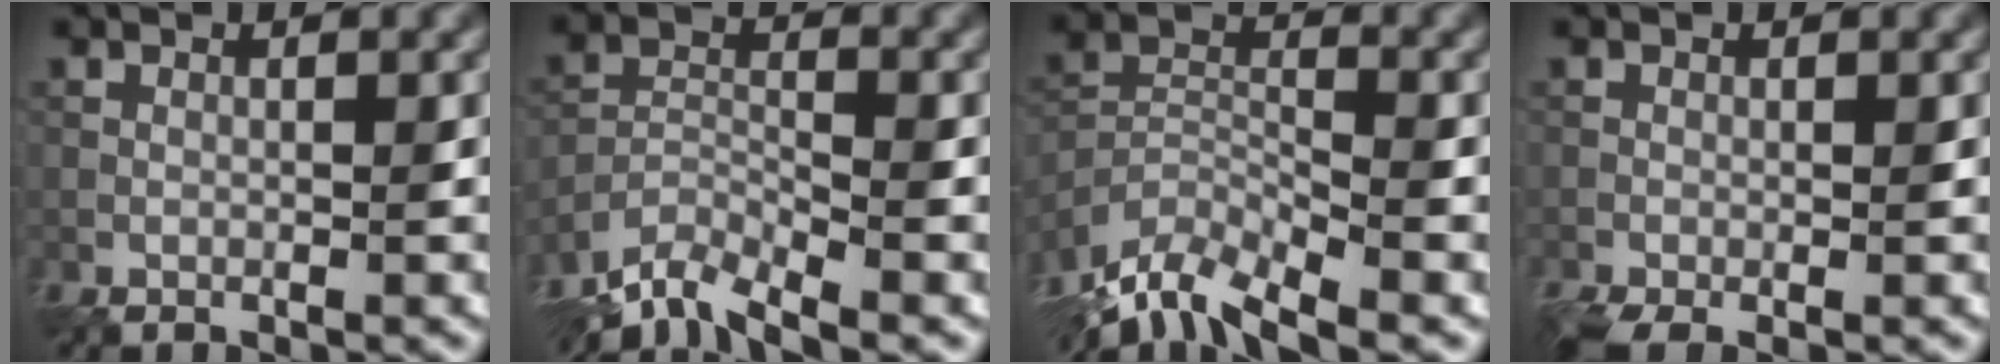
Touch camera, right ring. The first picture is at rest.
{"total": 5.6, "force": [-5.3, 1.1, 1.6], "torque": [-0.032, -0.010, -0.101]}
{"total": 7.1, "force": [-6.4, 1.6, 2.5], "torque": [-0.051, -0.011, -0.125]}
{"total": 2.6, "force": [-1.5, 0.9, 1.9], "torque": [-0.042, -0.014, -0.029]}